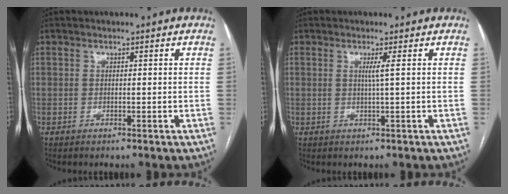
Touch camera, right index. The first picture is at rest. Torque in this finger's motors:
{"motor_torque": [0.14, 0.03, 0.04, 0.03]}